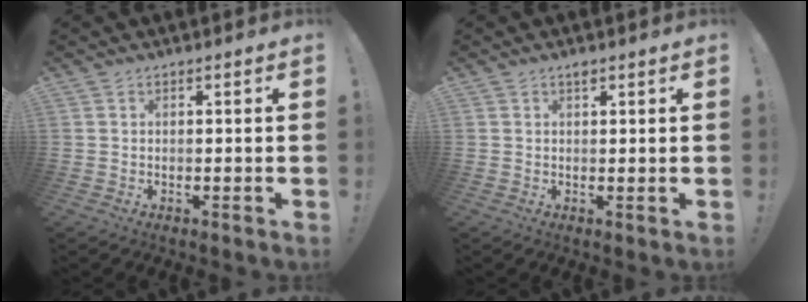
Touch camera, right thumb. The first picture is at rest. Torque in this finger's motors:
{"motor_torque": [-0.21, -0.08, -0.08, 0.15, -0.02]}